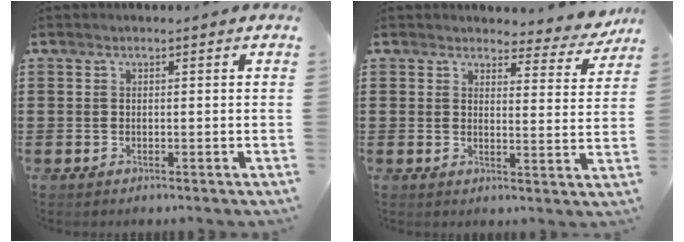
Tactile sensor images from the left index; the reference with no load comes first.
{"total": 4.2, "force": [3.9, 0.9, 1.1], "torque": [-0.022, -0.023, 0.066]}